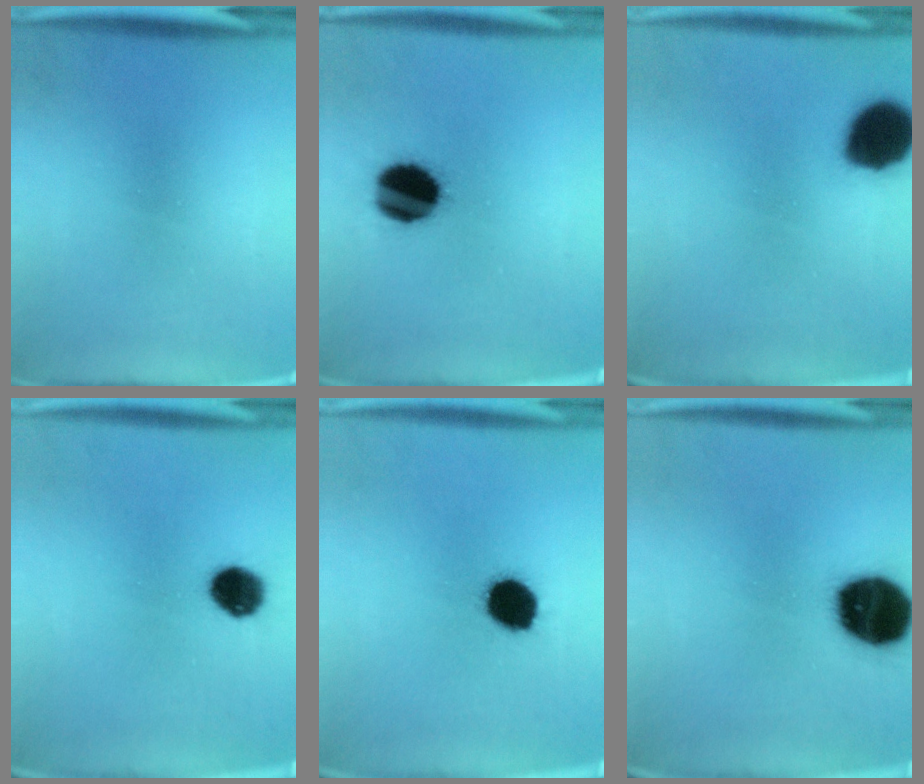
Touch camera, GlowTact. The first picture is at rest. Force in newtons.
{"total": 15.0}
{"total": 13.9}
{"total": 8.2}
{"total": 11.7}
{"total": 19.8}